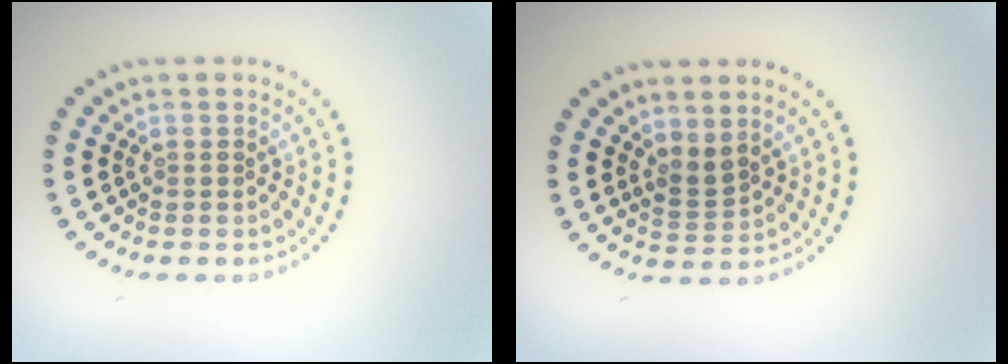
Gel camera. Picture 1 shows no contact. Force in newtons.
{"total": 1.7, "press": 1.2, "slide": 1.2}